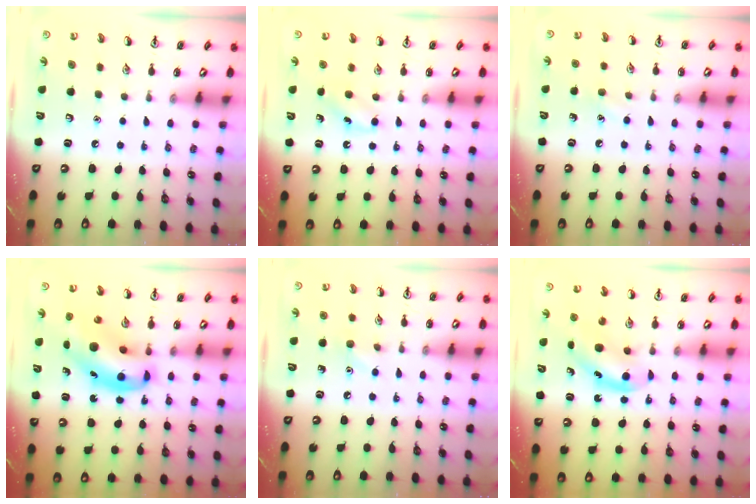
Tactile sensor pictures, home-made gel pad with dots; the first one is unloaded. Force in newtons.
{"total": 4.1, "press": 3.9, "slide": 1.3}
{"total": 5.1, "press": 4.8, "slide": 1.6}
{"total": 10.7, "press": 10.2, "slide": 3.1}
{"total": 5.8, "press": 5.6, "slide": 1.8}
{"total": 4.9, "press": 4.8, "slide": 0.9}